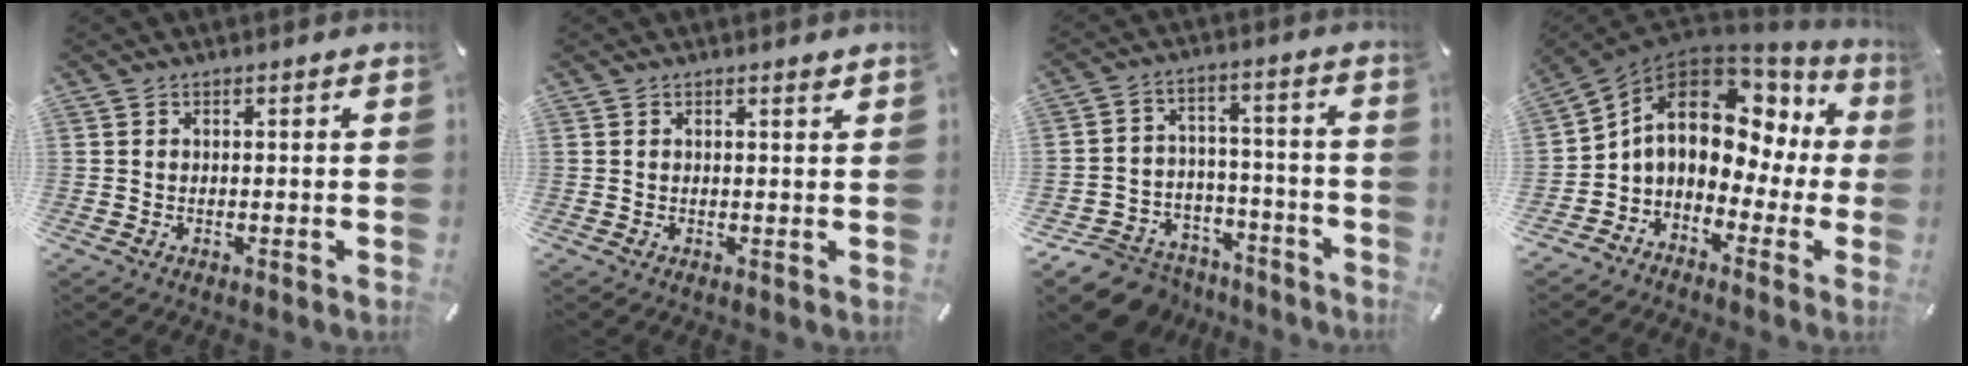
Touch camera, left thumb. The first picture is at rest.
{"total": 0.8, "force": [0.6, 0.1, 0.6], "torque": [-0.011, -0.001, 0.011]}
{"total": 10.6, "force": [-7.7, 6.8, 2.4], "torque": [-0.036, 0.051, -0.132]}
{"total": 12.2, "force": [1.7, 9.1, 7.9], "torque": [-0.137, -0.005, 0.025]}